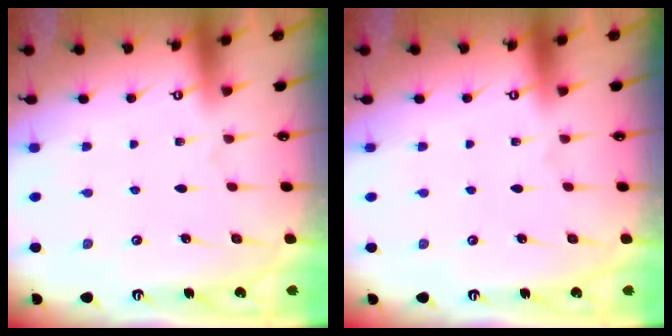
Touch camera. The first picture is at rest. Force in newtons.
{"total": 0.0}